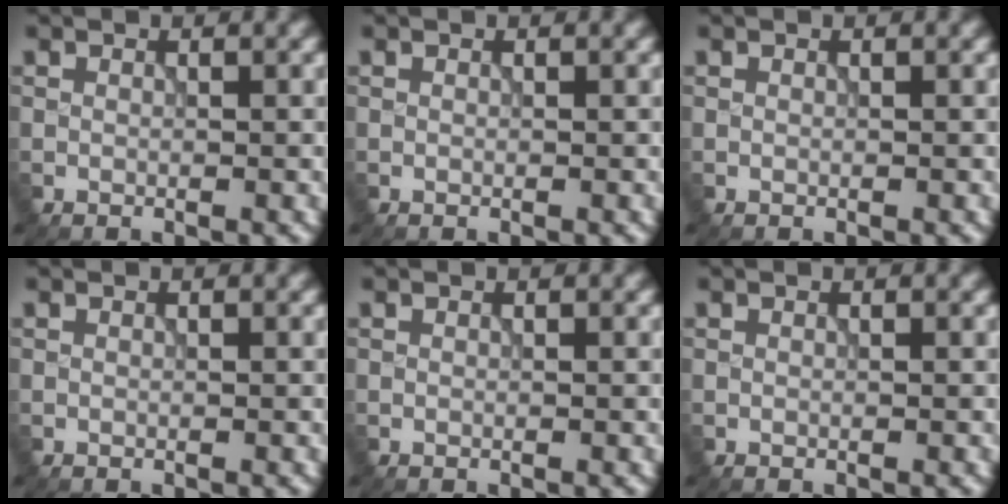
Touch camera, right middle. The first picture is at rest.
{"total": 0.0}
{"total": 0.0}
{"total": 0.0}
{"total": 0.0}
{"total": 0.0}